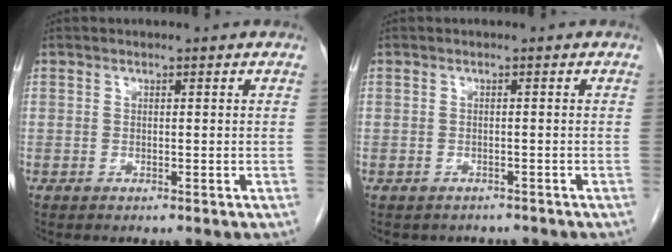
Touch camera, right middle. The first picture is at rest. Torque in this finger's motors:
{"motor_torque": [0.02, -0.01, -0.01, 0.01]}